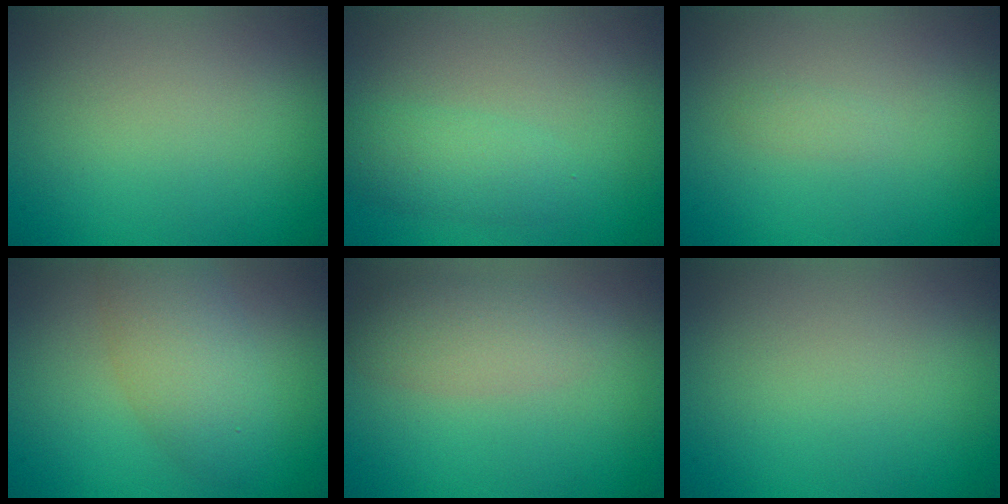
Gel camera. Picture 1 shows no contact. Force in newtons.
{"total": 2.4, "press": 2.4, "slide": 0.2}
{"total": 0.5, "press": 0.5, "slide": 0.0}
{"total": 4.6, "press": 4.6, "slide": 0.3}
{"total": 3.0, "press": 3.0, "slide": 0.2}
{"total": 0.0}